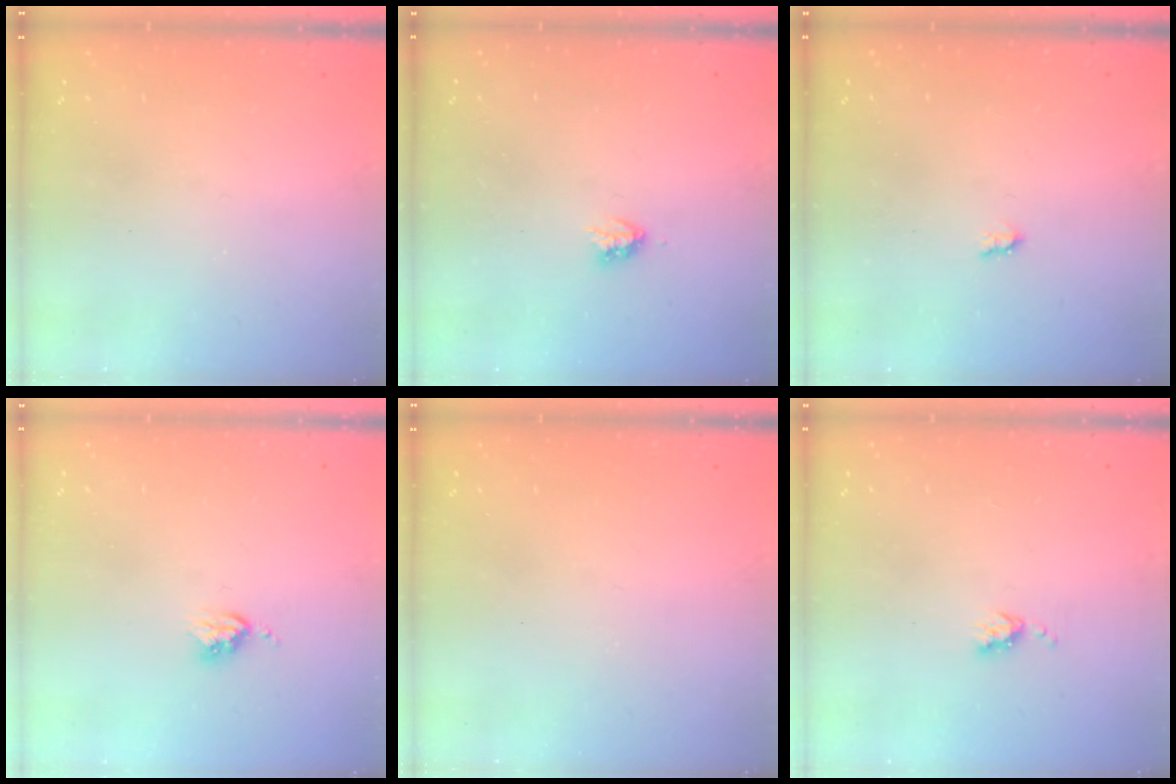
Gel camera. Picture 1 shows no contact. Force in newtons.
{"total": 2.9, "press": 2.9, "slide": 0.5}
{"total": 1.7, "press": 1.6, "slide": 0.3}
{"total": 3.8, "press": 3.8, "slide": 0.5}
{"total": 0.0}
{"total": 3.9, "press": 3.9, "slide": 0.5}